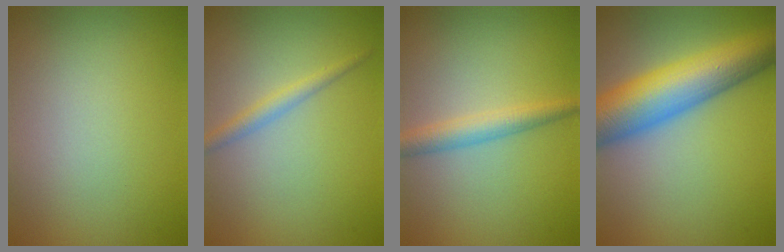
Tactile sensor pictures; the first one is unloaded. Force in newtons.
{"total": 1.6, "press": 1.6, "slide": 0.0}
{"total": 2.7, "press": 2.7, "slide": 0.0}
{"total": 10.2, "press": 10.2, "slide": 0.4}